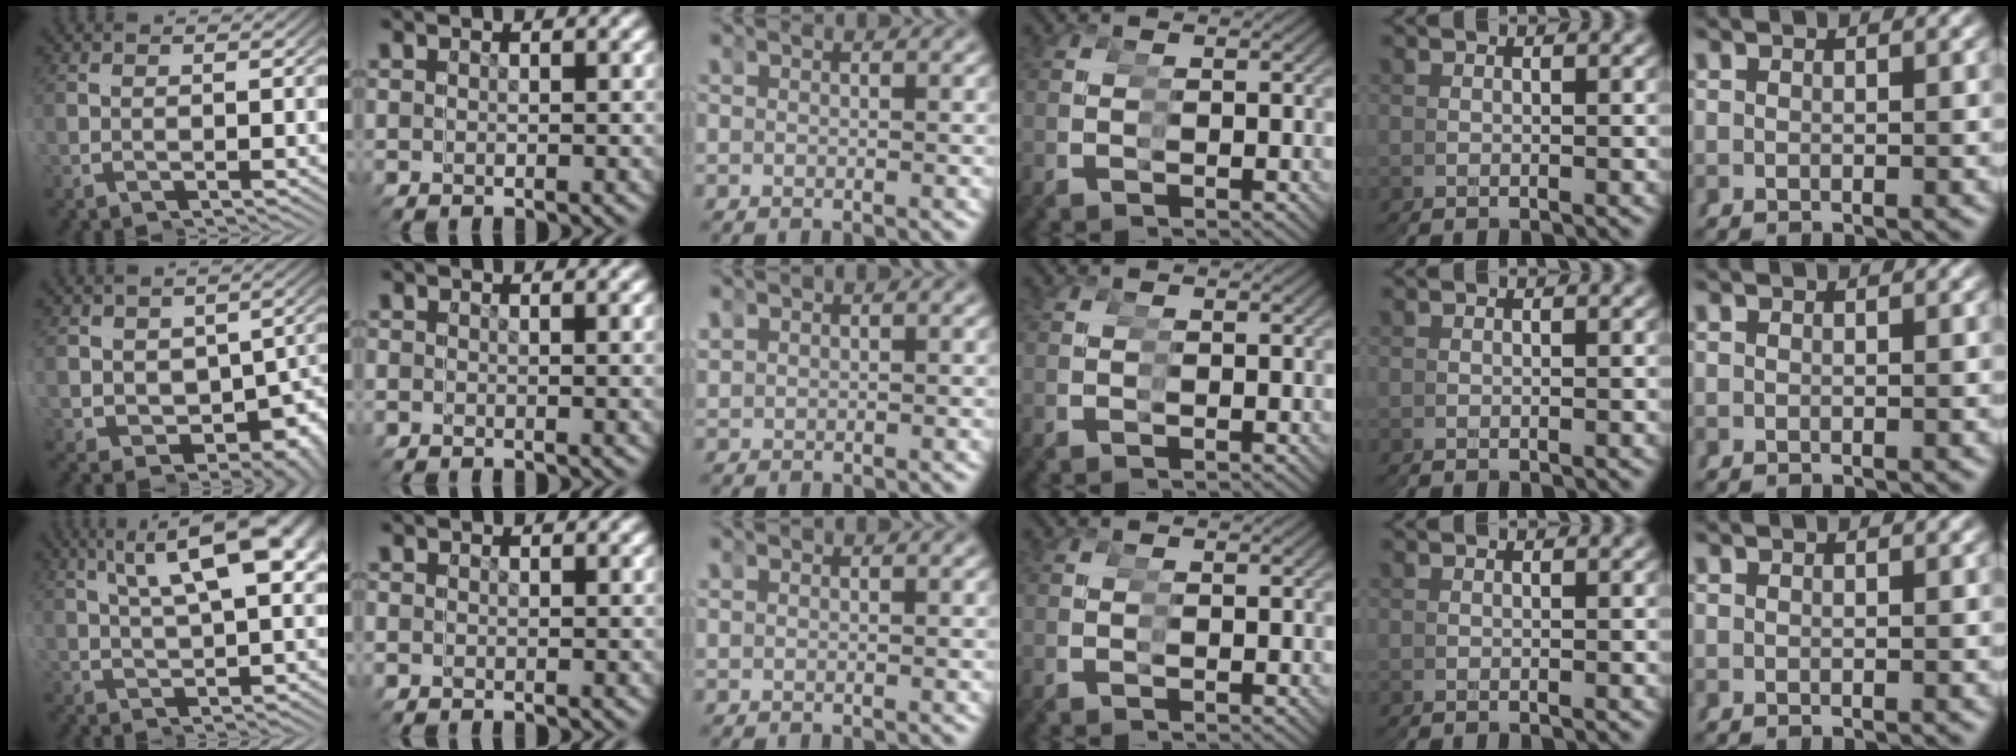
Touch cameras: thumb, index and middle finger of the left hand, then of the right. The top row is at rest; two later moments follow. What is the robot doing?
{"motion": "grasp_and_lifting", "object": "tape"}